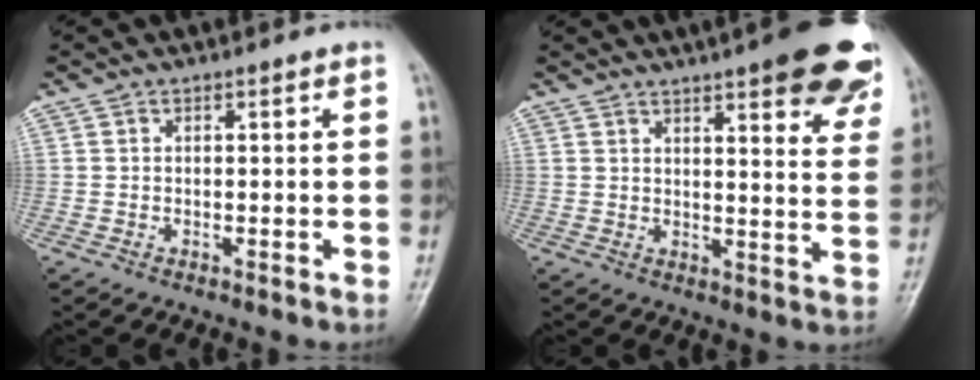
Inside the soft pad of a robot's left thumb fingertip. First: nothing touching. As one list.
[{"total": 19.0, "force": [12.6, 4.6, 13.5], "torque": [-0.140, -0.040, 0.145]}]